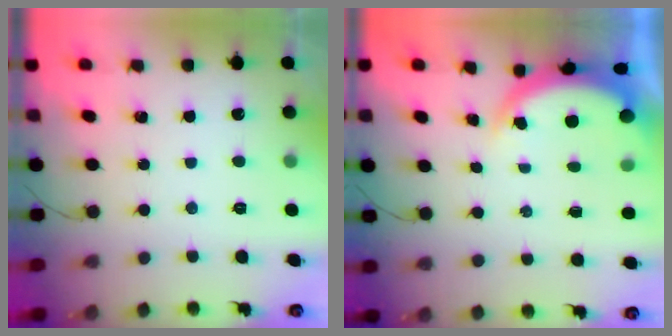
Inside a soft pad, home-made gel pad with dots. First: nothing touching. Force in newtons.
{"total": 4.9, "press": 4.8, "slide": 1.0}